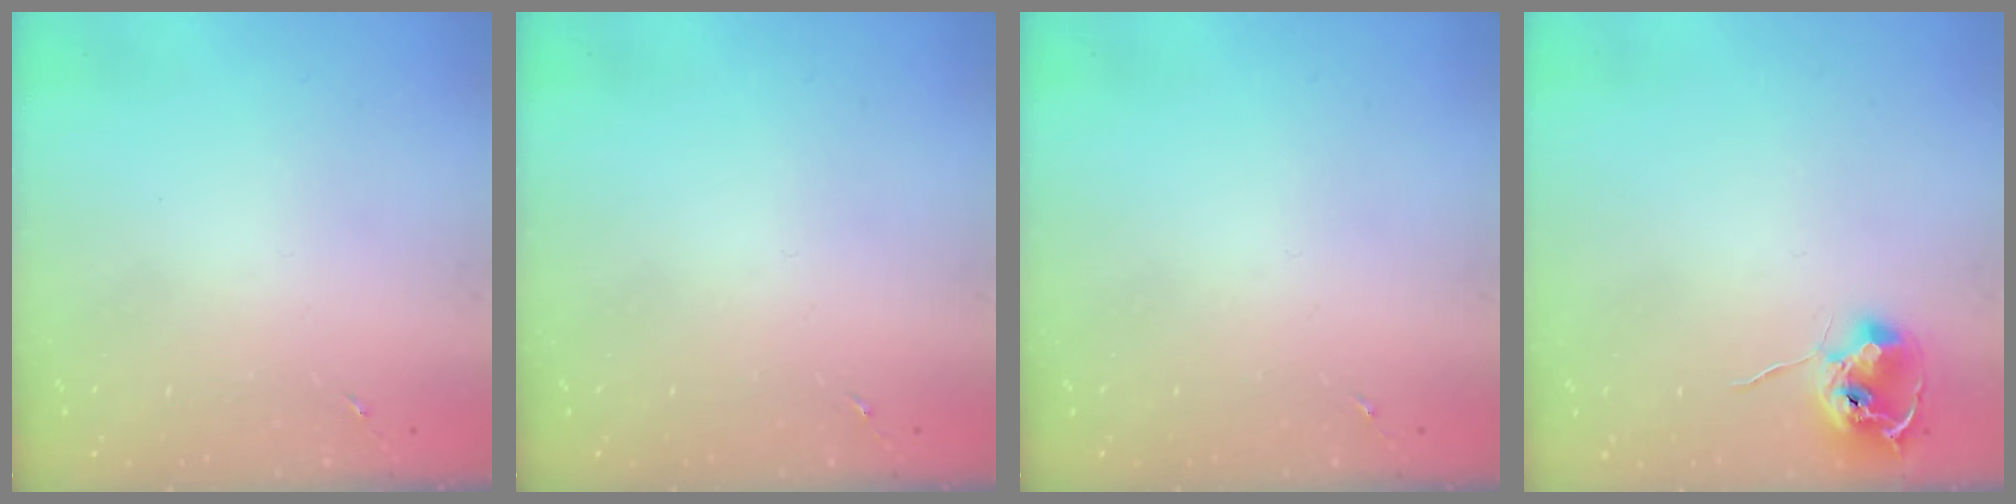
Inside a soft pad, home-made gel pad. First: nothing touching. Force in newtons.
{"total": 0.0}
{"total": 0.0}
{"total": 9.1, "press": 9.1, "slide": 0.6}